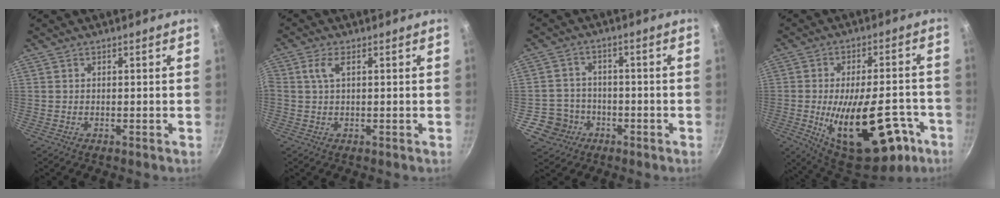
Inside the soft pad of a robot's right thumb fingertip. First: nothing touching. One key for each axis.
{"total": 2.9, "fx": 0.8, "fy": 1.1, "fz": 2.5, "tx": -0.059, "ty": 0.007, "tz": 0.016}
{"total": 7.1, "fx": -2.9, "fy": 6.4, "fz": 0.9, "tx": 0.010, "ty": 0.033, "tz": -0.048}
{"total": 23.4, "fx": -8.2, "fy": 11.0, "fz": 19.0, "tx": -0.248, "ty": 0.020, "tz": -0.103}